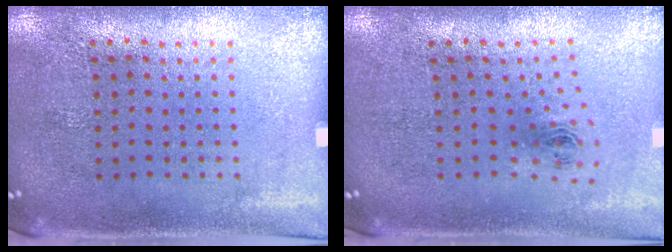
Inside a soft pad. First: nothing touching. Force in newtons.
{"total": 0.9, "press": 0.4, "slide": 0.8}